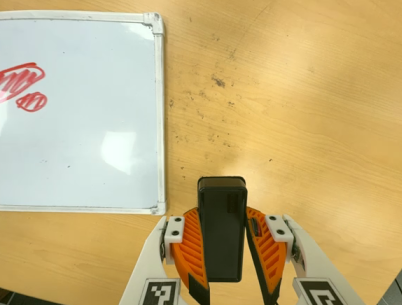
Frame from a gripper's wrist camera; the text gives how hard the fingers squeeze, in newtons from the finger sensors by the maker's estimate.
{"total": 9.1, "left": 7.6, "right": 10.7}